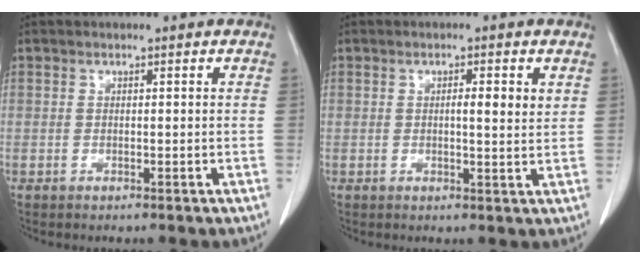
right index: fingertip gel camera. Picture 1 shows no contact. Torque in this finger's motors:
{"motor_torque": [0.10, 0.07, 0.06, 0.03]}